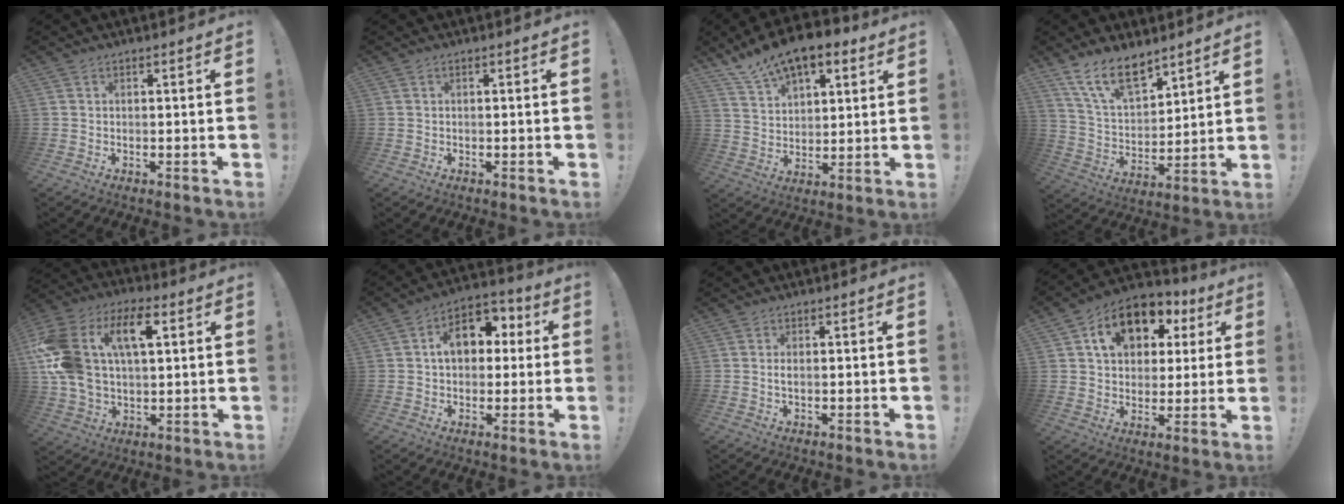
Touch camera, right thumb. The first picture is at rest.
{"total": 0.0}
{"total": 13.2, "force": [10.2, 5.9, 5.9], "torque": [-0.108, -0.069, 0.186]}
{"total": 14.6, "force": [10.3, 6.4, 8.1], "torque": [-0.142, -0.059, 0.191]}
{"total": 20.3, "force": [5.8, 12.8, 14.6], "torque": [-0.303, -0.010, 0.099]}
{"total": 11.9, "force": [2.4, 8.5, 8.0], "torque": [-0.109, 0.004, 0.045]}
{"total": 1.0, "force": [0.1, 0.5, 0.9], "torque": [-0.018, 0.004, 0.001]}
{"total": 14.7, "force": [6.5, 10.3, 8.2], "torque": [-0.121, -0.023, 0.118]}